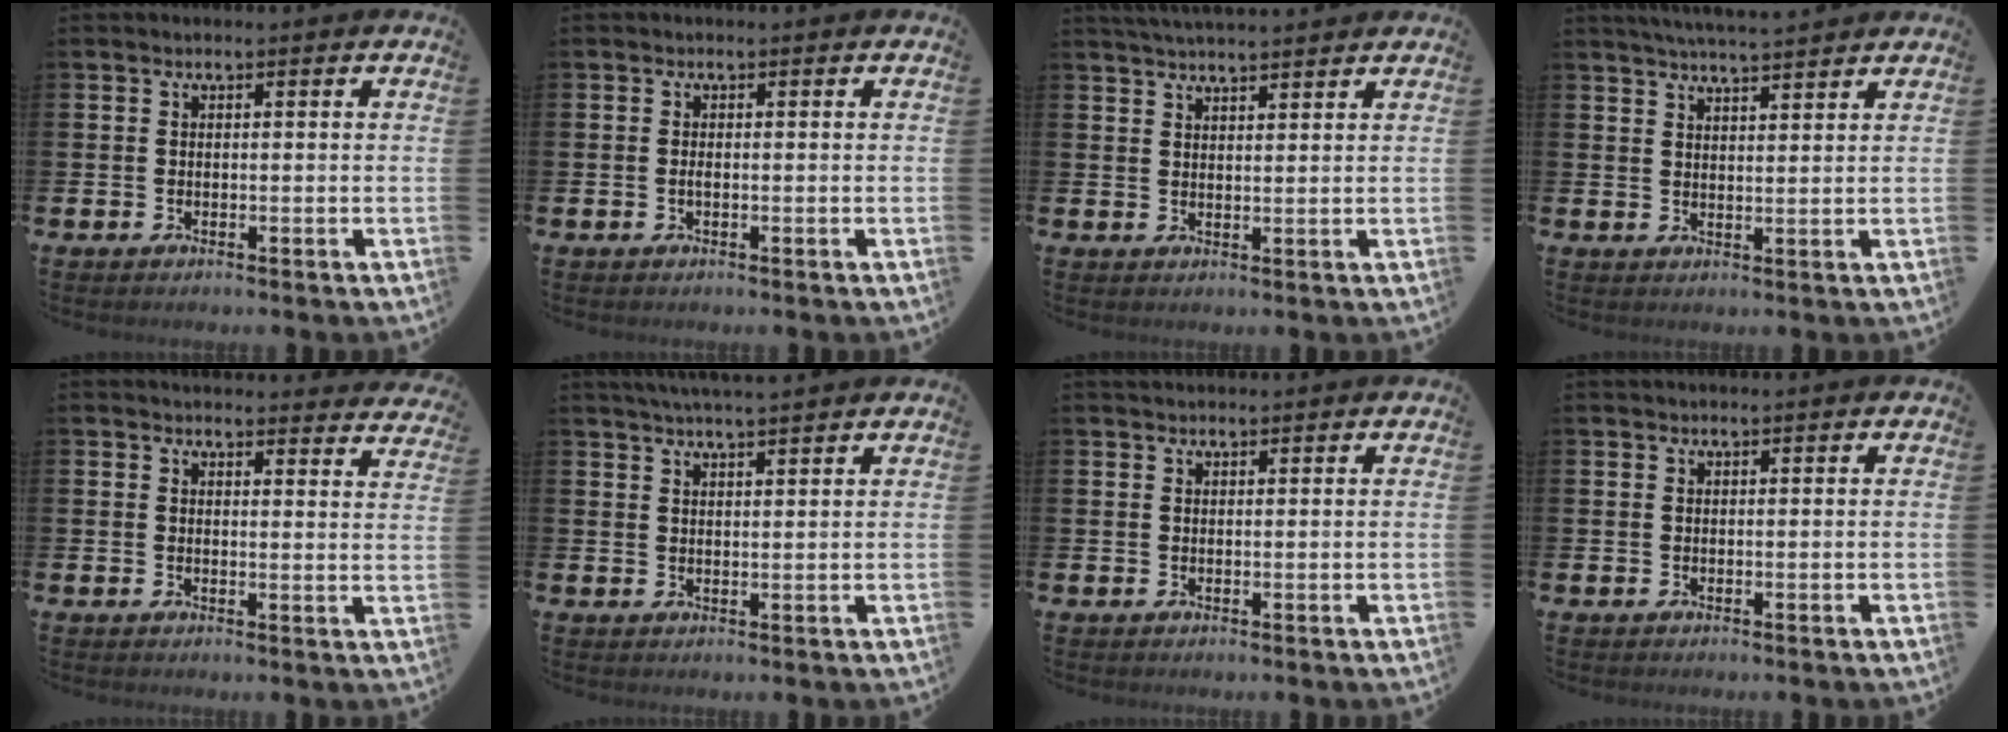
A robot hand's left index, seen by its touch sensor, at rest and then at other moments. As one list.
[{"total": 0.6, "force": [-0.2, 0.2, 0.6], "torque": [-0.015, -0.001, -0.002]}, {"total": 3.4, "force": [3.4, 0.1, 0.6], "torque": [-0.013, -0.012, 0.062]}, {"total": 4.4, "force": [4.4, -0.2, 0.8], "torque": [-0.020, -0.017, 0.078]}, {"total": 3.4, "force": [3.4, 0.3, -0.1], "torque": [0.010, -0.025, 0.060]}, {"total": 3.7, "force": [3.6, -0.2, 1.0], "torque": [-0.020, -0.010, 0.064]}, {"total": 1.2, "force": [1.1, 0.3, 0.2], "torque": [0.009, -0.002, 0.019]}, {"total": 0.5, "force": [0.5, 0.0, 0.0], "torque": [0.005, -0.002, 0.009]}]